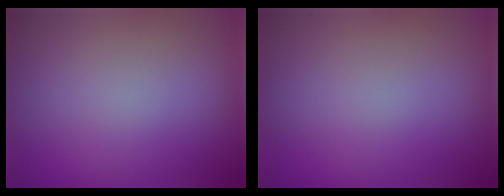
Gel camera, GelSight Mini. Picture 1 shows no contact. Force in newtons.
{"total": 0.0}